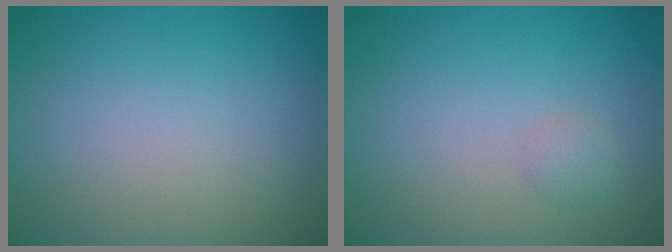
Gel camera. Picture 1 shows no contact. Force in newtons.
{"total": 1.0, "press": 1.0, "slide": 0.0}